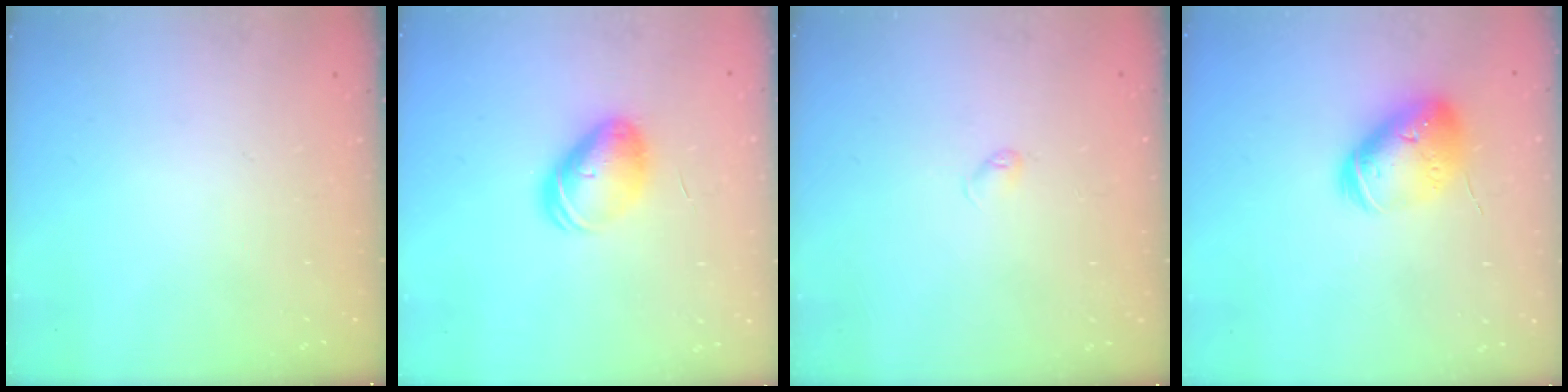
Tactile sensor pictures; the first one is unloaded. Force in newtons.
{"total": 8.8, "press": 8.7, "slide": 1.1}
{"total": 2.7, "press": 2.6, "slide": 0.4}
{"total": 14.6, "press": 14.4, "slide": 2.0}